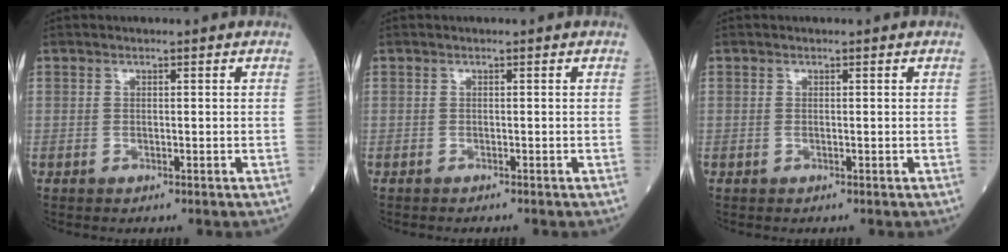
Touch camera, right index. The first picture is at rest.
{"total": 1.0, "force": [-0.9, 0.1, 0.3], "torque": [-0.005, -0.001, -0.014]}
{"total": 0.0}